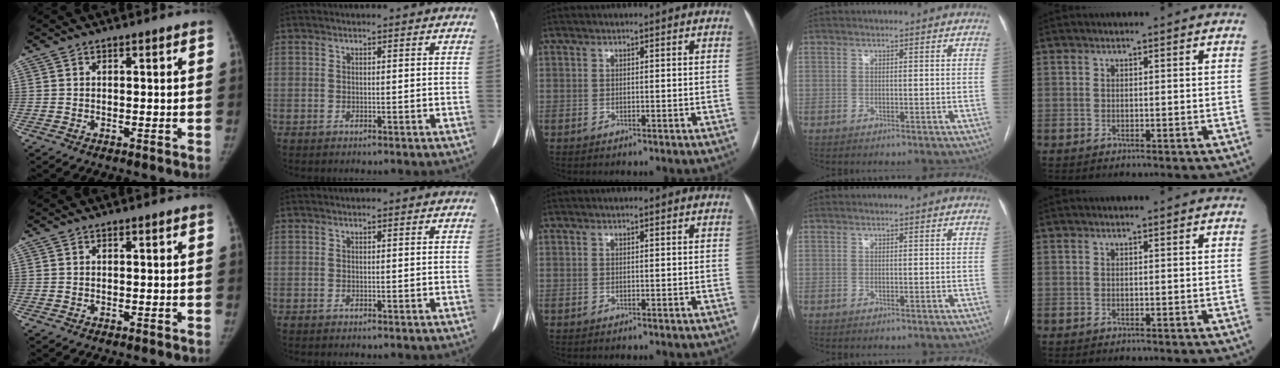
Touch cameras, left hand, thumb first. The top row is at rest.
{}